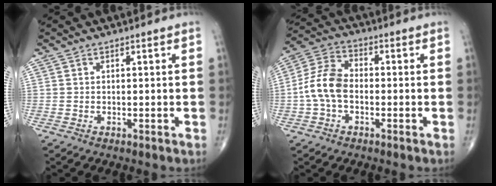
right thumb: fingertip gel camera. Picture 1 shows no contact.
{"total": 8.8, "force": [-1.5, 5.6, 6.6], "torque": [-0.133, 0.029, -0.041]}